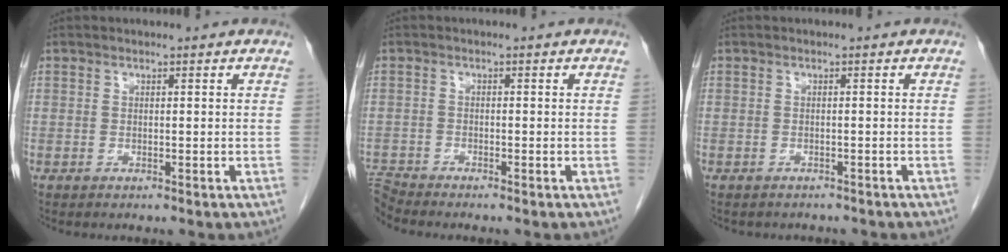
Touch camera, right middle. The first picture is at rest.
{"total": 2.9, "force": [-2.7, -1.0, -0.3], "torque": [-0.004, -0.016, -0.054]}
{"total": 3.2, "force": [-2.8, 1.3, 0.5], "torque": [-0.013, -0.001, -0.034]}